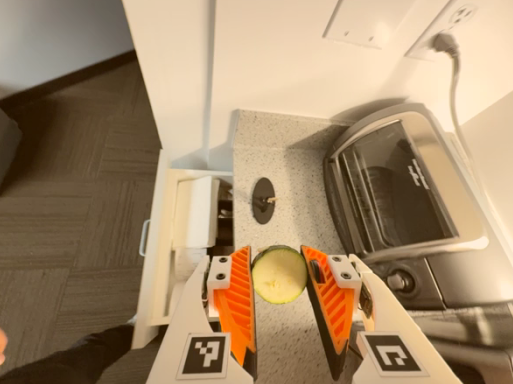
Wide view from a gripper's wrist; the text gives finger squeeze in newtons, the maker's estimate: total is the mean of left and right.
{"total": 9.9, "left": 9.9, "right": 9.9}